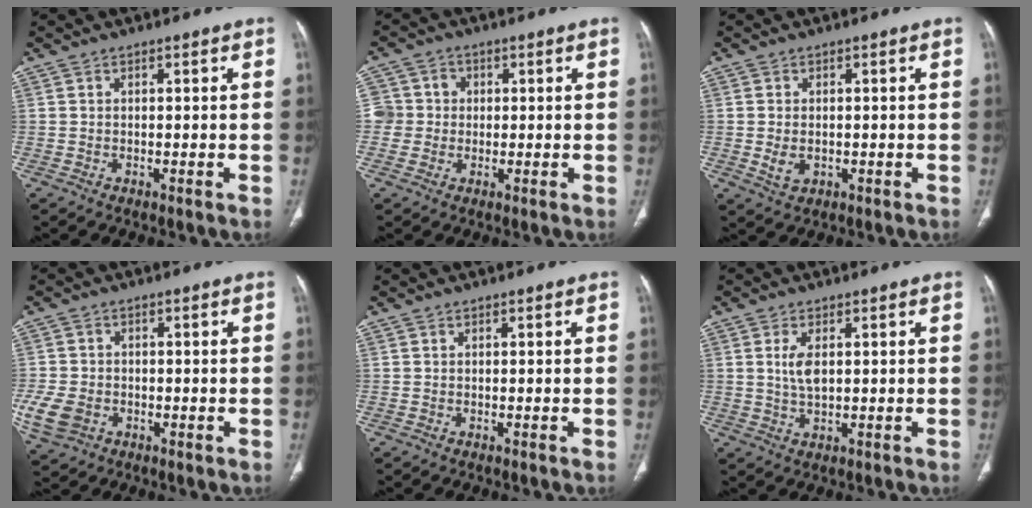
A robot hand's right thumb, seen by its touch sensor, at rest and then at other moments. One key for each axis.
{"total": 5.5, "fx": 0.1, "fy": 5.4, "fz": 0.7, "tx": 0.019, "ty": 0.013, "tz": -0.003}
{"total": 3.2, "fx": -0.3, "fy": 2.2, "fz": 2.2, "tx": -0.042, "ty": -0.004, "tz": 0.002}
{"total": 7.4, "fx": -2.1, "fy": 5.8, "fz": 4.1, "tx": -0.091, "ty": 0.005, "tz": -0.031}
{"total": 0.0}
{"total": 4.1, "fx": 0.9, "fy": 1.9, "fz": 3.5, "tx": -0.074, "ty": -0.006, "tz": 0.022}